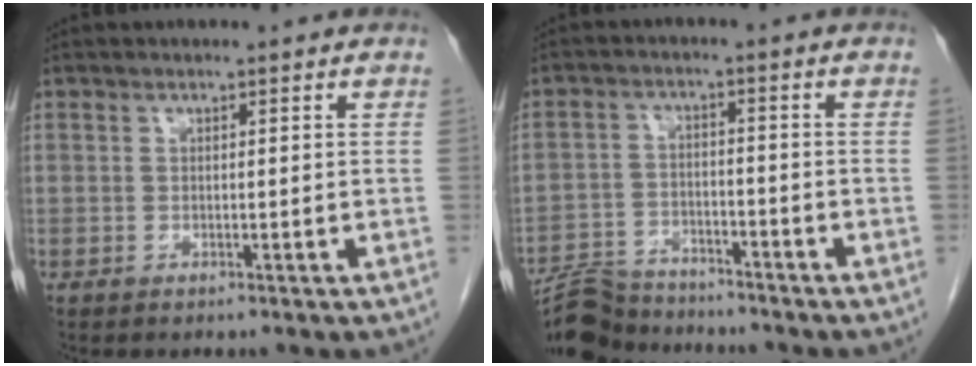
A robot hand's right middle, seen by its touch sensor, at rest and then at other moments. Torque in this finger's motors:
{"motor_torque": [0.94, -1.20, 0.15, 0.02]}